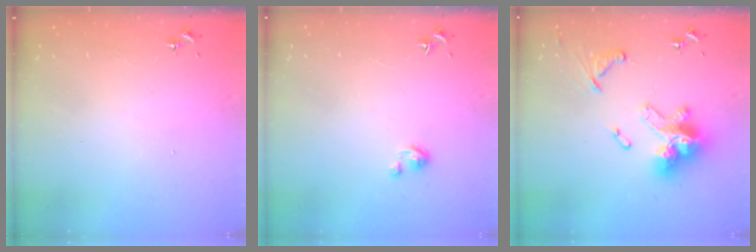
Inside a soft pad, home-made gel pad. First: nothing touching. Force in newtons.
{"total": 2.7, "press": 2.6, "slide": 0.3}
{"total": 19.2, "press": 19.1, "slide": 1.8}